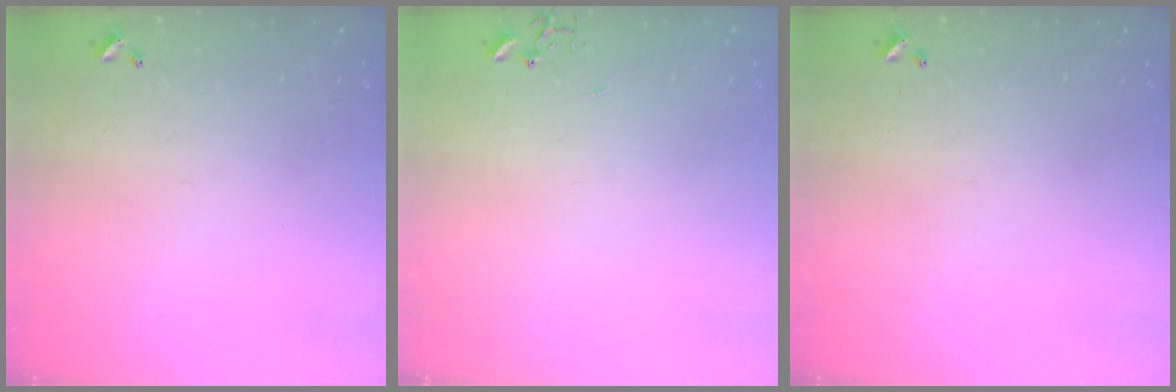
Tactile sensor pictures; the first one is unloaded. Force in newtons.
{"total": 0.0}
{"total": 0.0}